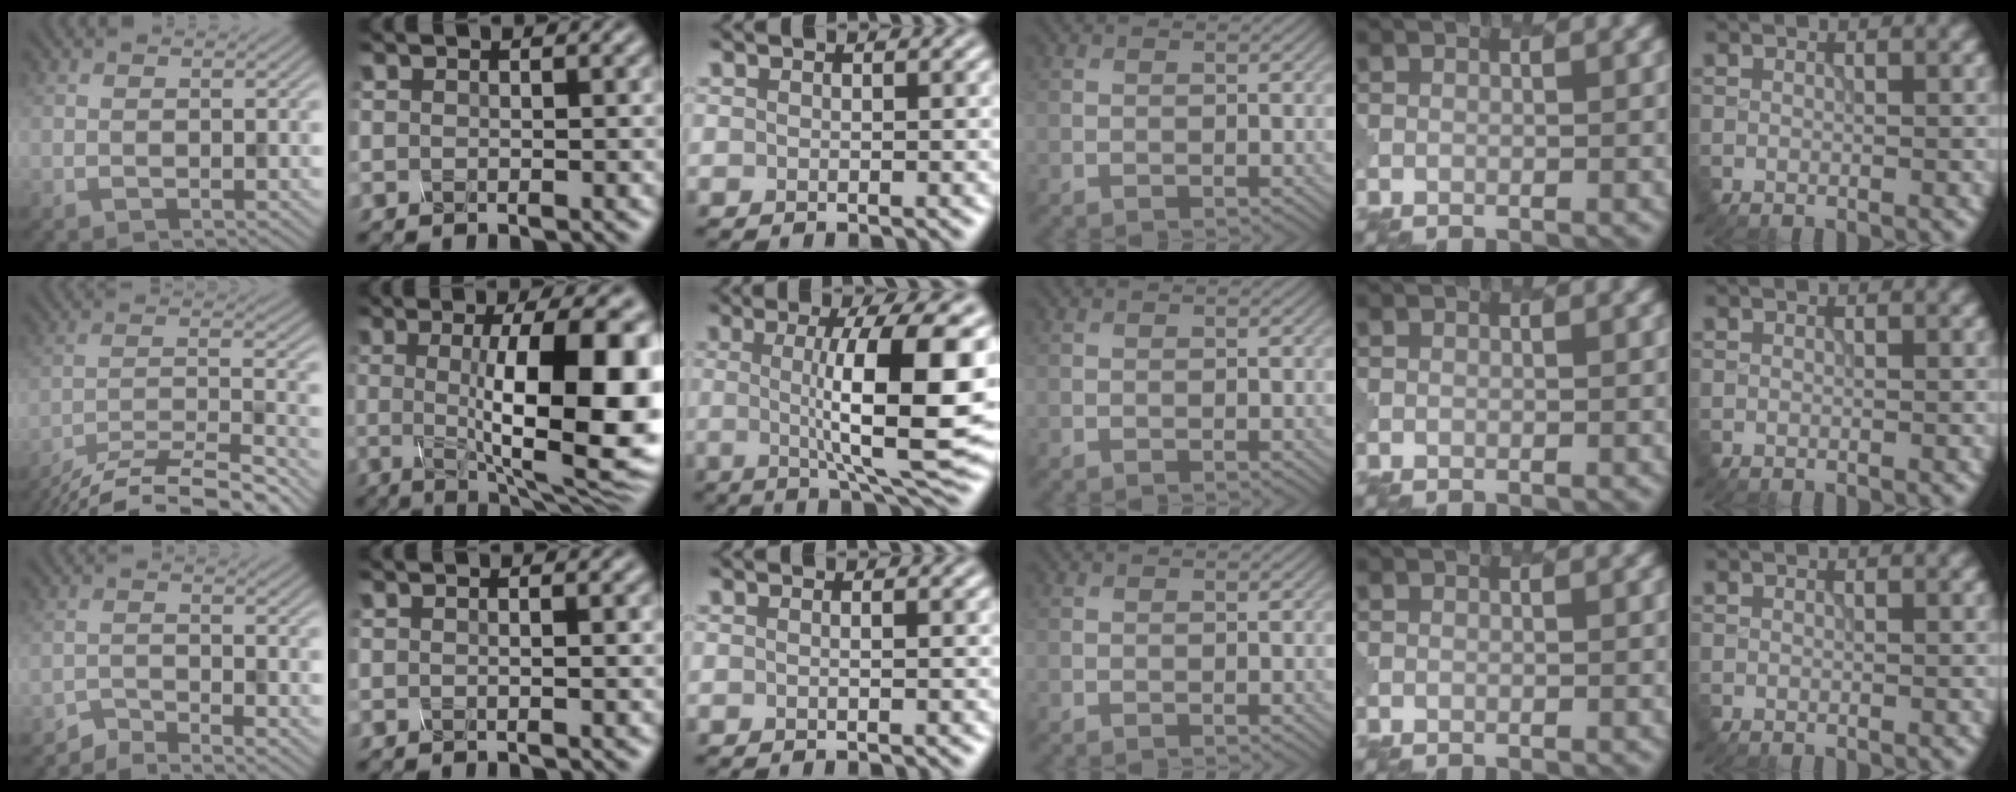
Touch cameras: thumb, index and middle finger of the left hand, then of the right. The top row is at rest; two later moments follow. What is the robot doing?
{"motion": "pour", "object": "mug"}